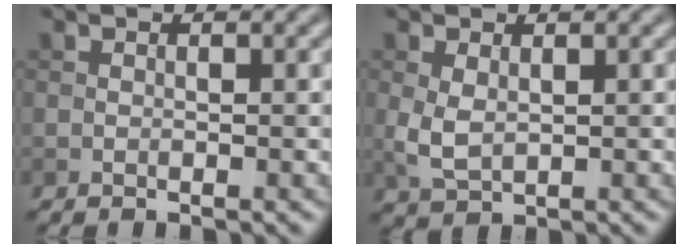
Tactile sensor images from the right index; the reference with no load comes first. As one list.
[{"total": 2.5, "force": [0.3, 1.6, 1.9], "torque": [-0.050, -0.002, 0.013]}]